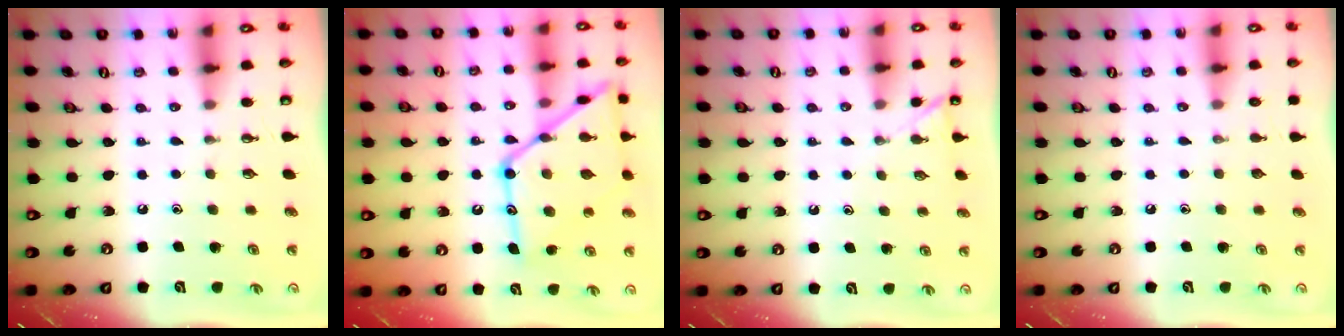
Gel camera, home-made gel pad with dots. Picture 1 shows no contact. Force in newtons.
{"total": 22.0, "press": 21.9, "slide": 1.6}
{"total": 2.1, "press": 2.1, "slide": 0.3}
{"total": 0.0}